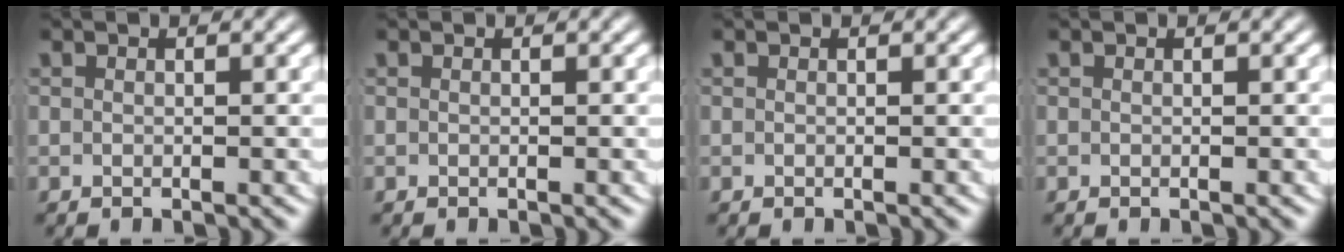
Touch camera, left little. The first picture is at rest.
{"total": 0.0}
{"total": 0.0}
{"total": 0.0}